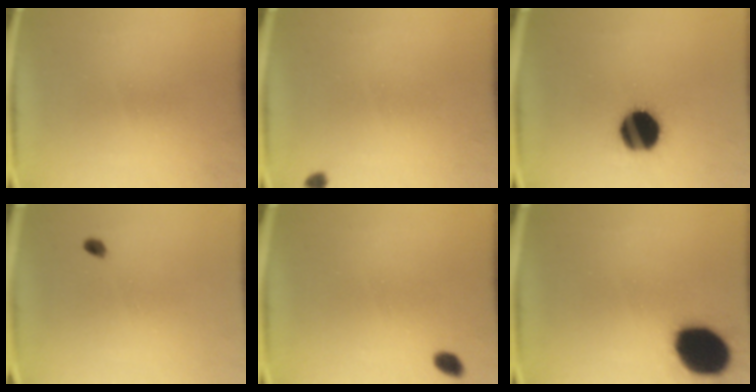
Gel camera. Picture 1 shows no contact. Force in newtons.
{"total": 1.0}
{"total": 17.4}
{"total": 2.0}
{"total": 2.0}
{"total": 19.1}